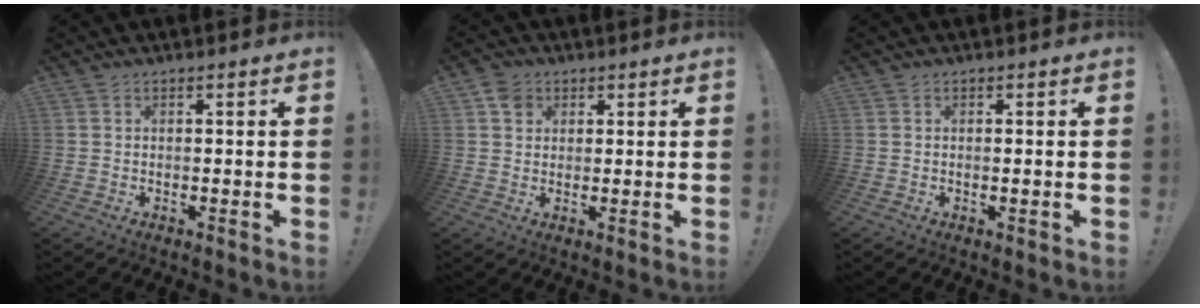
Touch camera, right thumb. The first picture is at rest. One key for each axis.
{"total": 4.2, "fx": 1.9, "fy": 3.6, "fz": 1.1, "tx": -0.009, "ty": -0.003, "tz": 0.035}
{"total": 0.8, "fx": -0.1, "fy": -0.2, "fz": 0.8, "tx": -0.013, "ty": -0.001, "tz": -0.002}